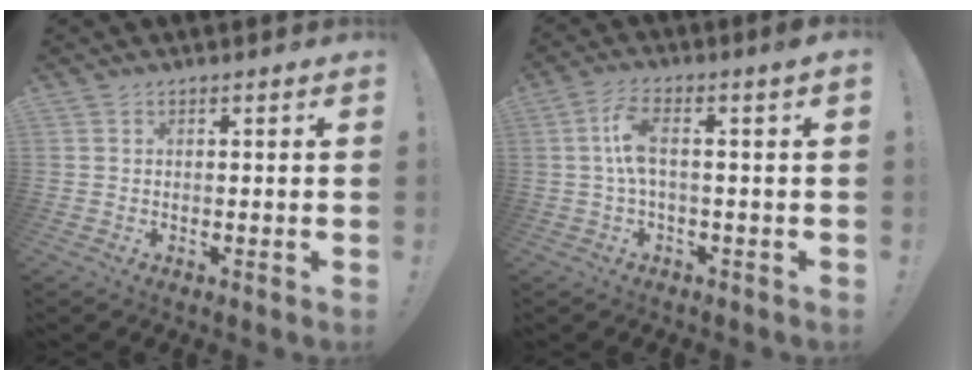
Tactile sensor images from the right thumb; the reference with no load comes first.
{"total": 7.6, "force": [0.3, 1.2, 7.5], "torque": [-0.154, 0.001, 0.003]}